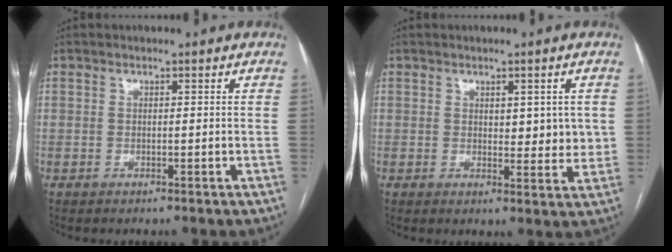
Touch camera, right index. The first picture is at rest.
{"total": 4.8, "force": [1.0, 2.1, 4.2], "torque": [-0.050, -0.005, 0.014]}